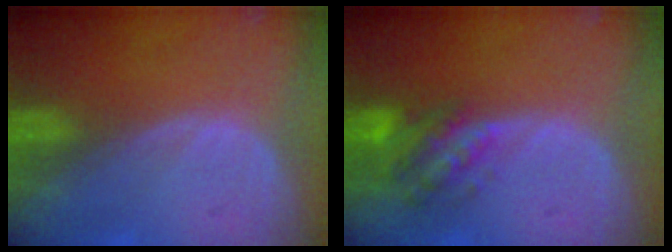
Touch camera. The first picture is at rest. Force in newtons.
{"total": 6.1, "press": 5.7, "slide": 2.3}